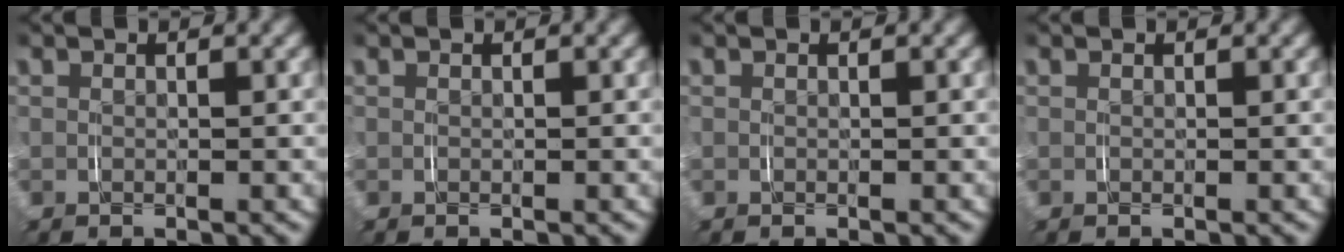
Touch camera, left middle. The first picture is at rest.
{"total": 0.0}
{"total": 0.0}
{"total": 0.0}